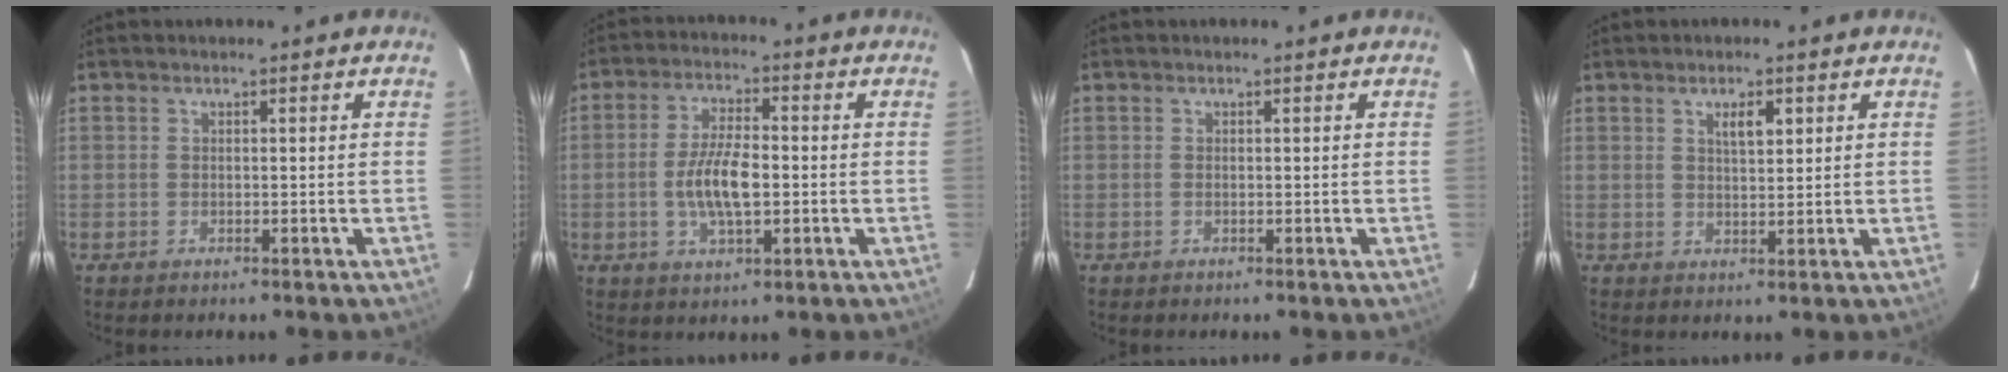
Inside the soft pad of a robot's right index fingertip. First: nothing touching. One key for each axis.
{"total": 8.5, "fx": -1.3, "fy": 3.2, "fz": 7.8, "tx": -0.154, "ty": 0.001, "tz": -0.023}
{"total": 0.0}
{"total": 3.1, "fx": 1.5, "fy": 1.2, "fz": 2.5, "tx": -0.040, "ty": 0.003, "tz": 0.025}